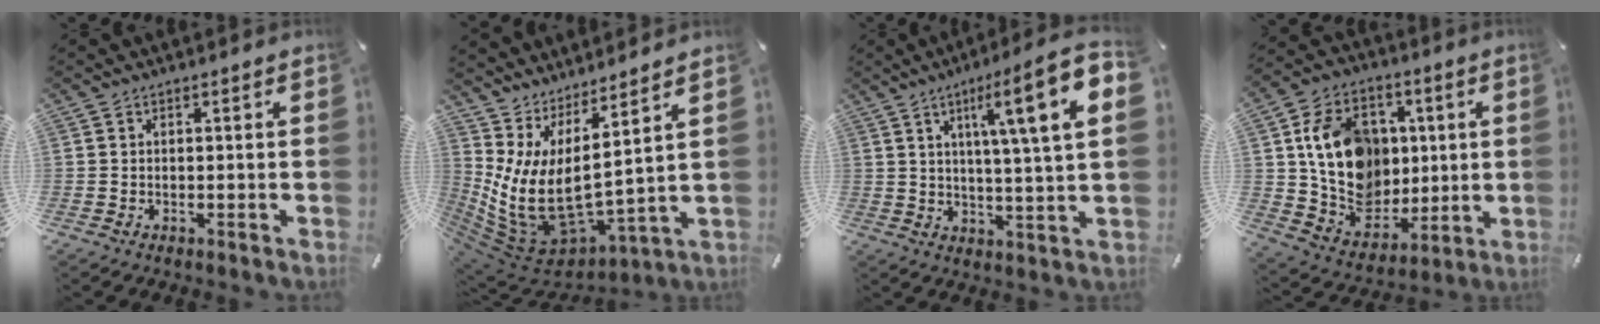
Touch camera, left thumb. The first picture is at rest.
{"total": 9.5, "force": [1.8, 4.9, 7.9], "torque": [-0.198, -0.063, 0.032]}
{"total": 14.6, "force": [5.4, 1.3, 13.5], "torque": [-0.214, -0.020, 0.071]}
{"total": 16.7, "force": [2.8, 14.0, 8.5], "torque": [-0.135, 0.000, 0.069]}